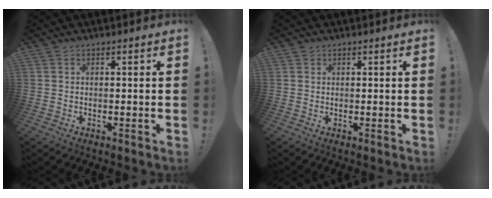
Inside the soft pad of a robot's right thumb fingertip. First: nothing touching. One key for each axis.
{"total": 0.6, "fx": 0.5, "fy": 0.3, "fz": 0.0, "tx": 0.002, "ty": -0.001, "tz": 0.009}